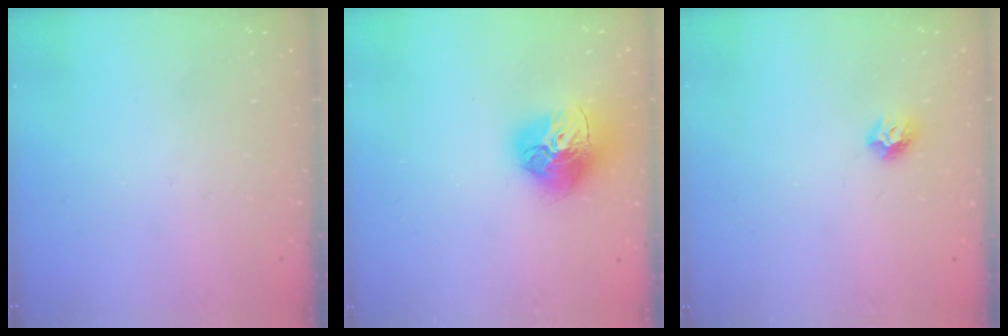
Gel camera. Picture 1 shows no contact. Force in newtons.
{"total": 16.9, "press": 16.8, "slide": 1.7}
{"total": 6.7, "press": 6.7, "slide": 0.8}